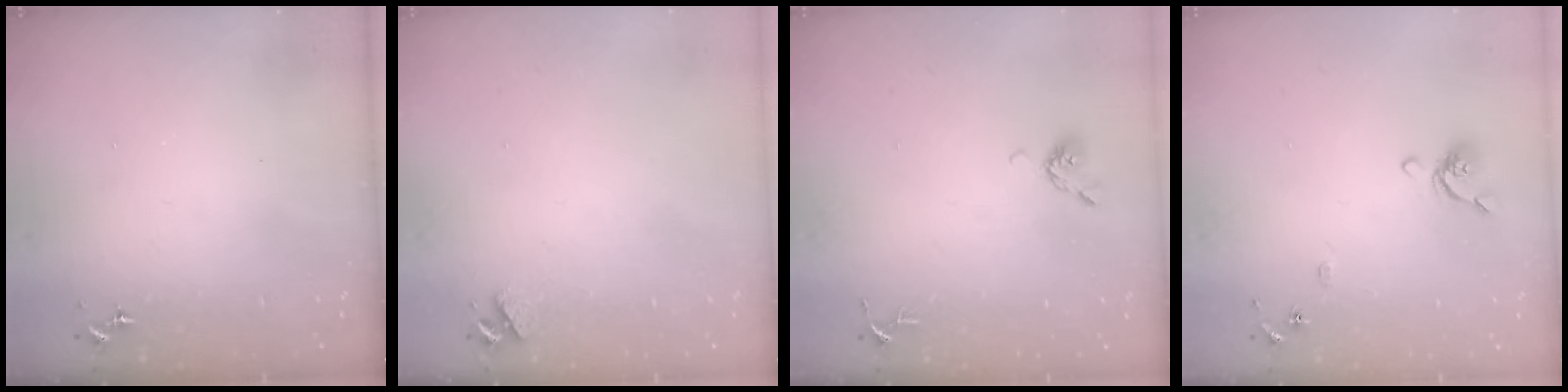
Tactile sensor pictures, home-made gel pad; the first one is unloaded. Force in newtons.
{"total": 4.1, "press": 4.0, "slide": 0.6}
{"total": 4.4, "press": 4.3, "slide": 0.9}
{"total": 7.9, "press": 7.7, "slide": 1.4}